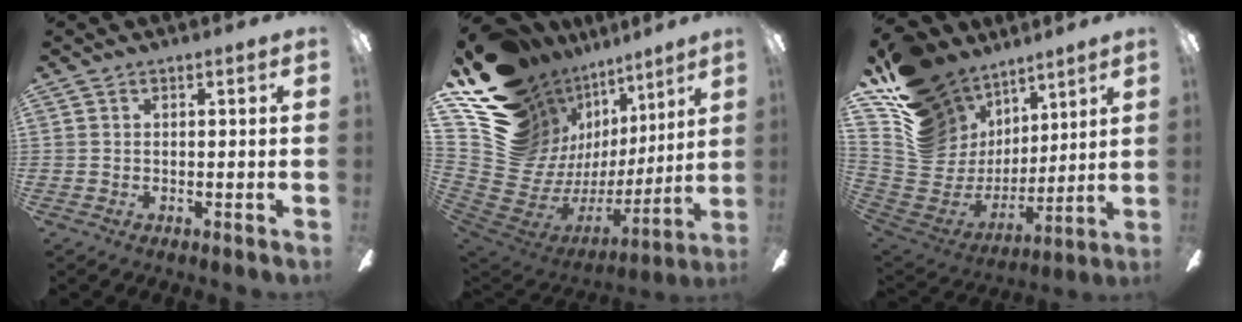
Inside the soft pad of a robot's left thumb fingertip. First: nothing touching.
{"total": 20.1, "force": [12.2, 13.7, 8.3], "torque": [-0.155, -0.131, 0.276]}
{"total": 19.8, "force": [10.4, 15.1, 7.5], "torque": [-0.156, -0.080, 0.227]}